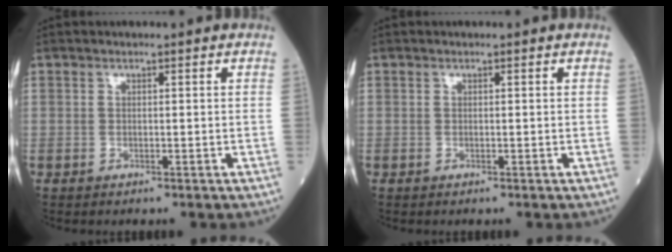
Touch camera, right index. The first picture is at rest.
{"total": 0.0}